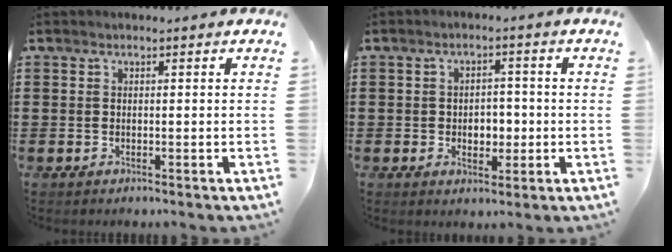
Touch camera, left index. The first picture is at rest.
{"total": 3.6, "force": [-0.7, 2.5, 2.4], "torque": [-0.046, 0.004, -0.019]}